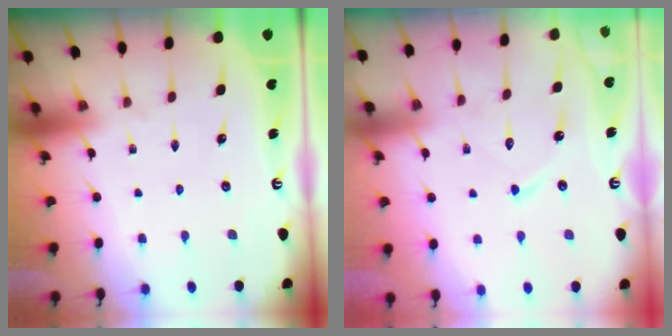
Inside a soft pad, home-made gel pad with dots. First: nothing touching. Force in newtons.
{"total": 9.1, "press": 9.1, "slide": 0.6}